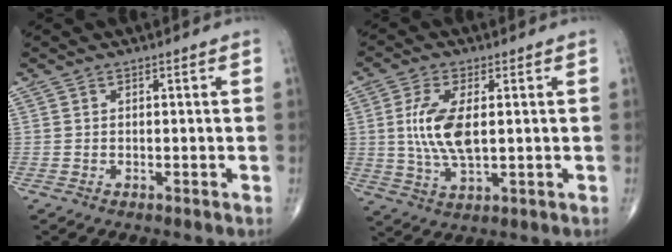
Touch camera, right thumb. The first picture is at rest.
{"total": 9.8, "force": [1.0, 4.2, 8.8], "torque": [-0.186, -0.010, 0.024]}